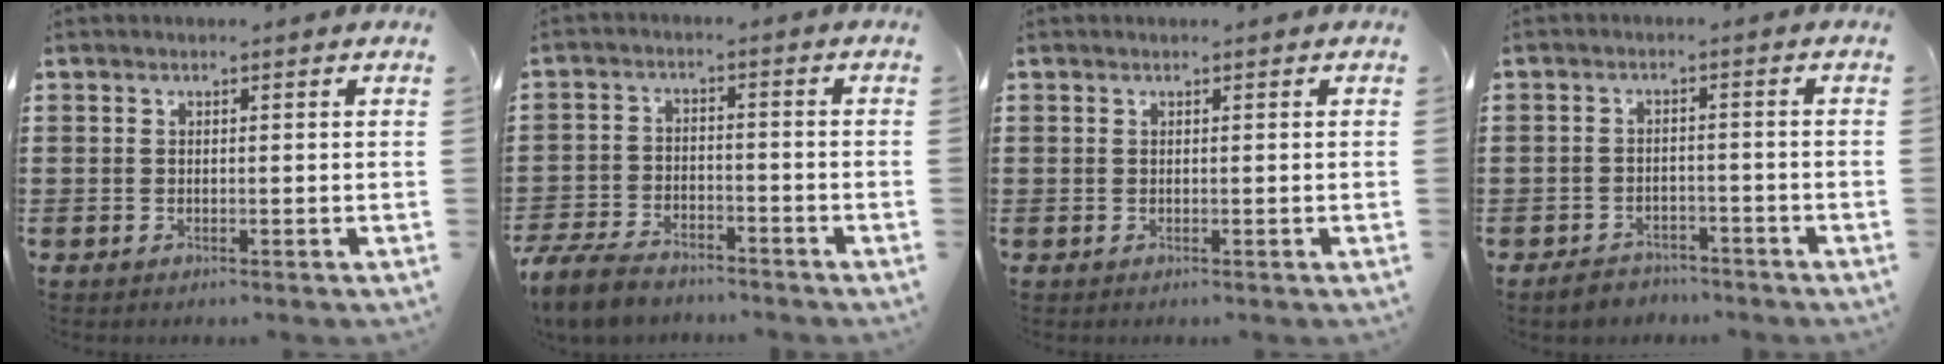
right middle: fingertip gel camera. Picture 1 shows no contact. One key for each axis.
{"total": 5.6, "fx": -5.0, "fy": 1.6, "fz": 1.8, "tx": -0.055, "ty": 0.000, "tz": -0.104}
{"total": 0.0}
{"total": 2.7, "fx": -2.6, "fy": 0.8, "fz": -0.2, "tx": -0.004, "ty": 0.002, "tz": -0.056}